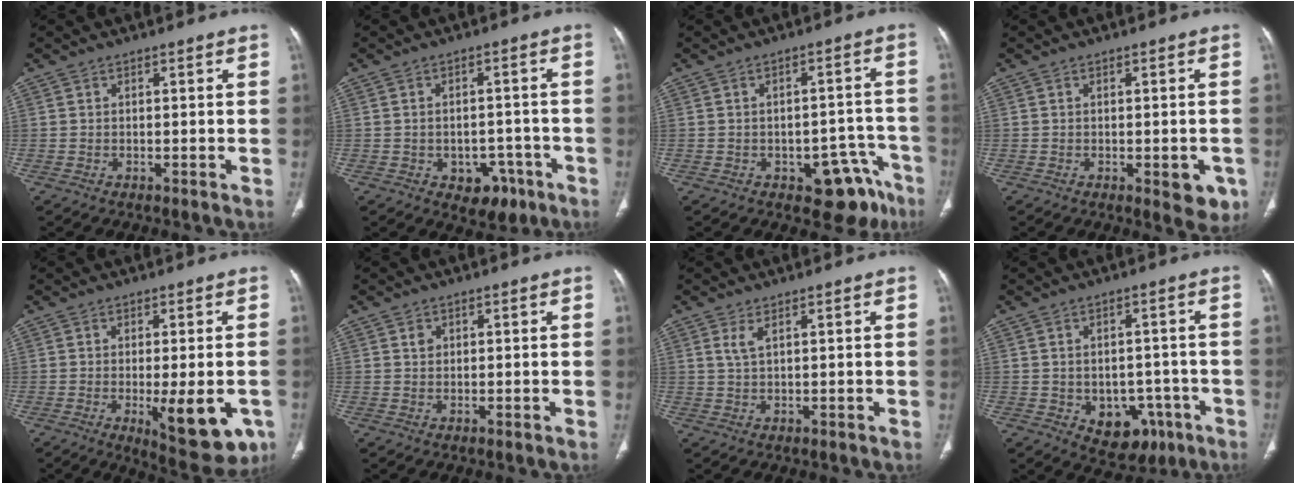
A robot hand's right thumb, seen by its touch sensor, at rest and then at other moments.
{"total": 6.8, "force": [-3.3, 4.8, 3.5], "torque": [-0.014, 0.028, -0.037]}
{"total": 9.9, "force": [-5.6, 5.4, 6.0], "torque": [-0.028, 0.042, -0.067]}
{"total": 5.0, "force": [-1.8, 2.3, 4.1], "torque": [-0.021, -0.003, -0.017]}
{"total": 12.0, "force": [-3.8, 4.3, 10.6], "torque": [-0.123, -0.015, -0.041]}
{"total": 1.4, "force": [0.5, 1.2, 0.6], "torque": [-0.004, 0.000, 0.008]}
{"total": 2.2, "force": [1.1, 0.7, 1.7], "torque": [-0.043, 0.000, 0.030]}
{"total": 9.6, "force": [-3.6, 7.0, 5.5], "torque": [-0.037, 0.023, -0.032]}